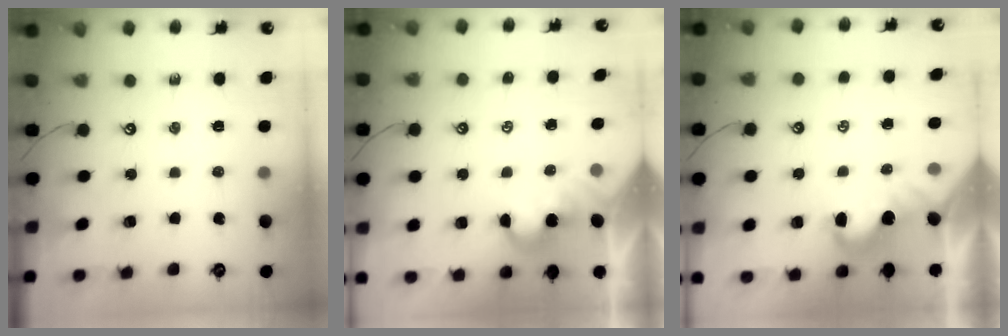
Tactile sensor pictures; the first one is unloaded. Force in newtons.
{"total": 1.8, "press": 1.8, "slide": 0.2}
{"total": 2.0, "press": 1.9, "slide": 0.6}